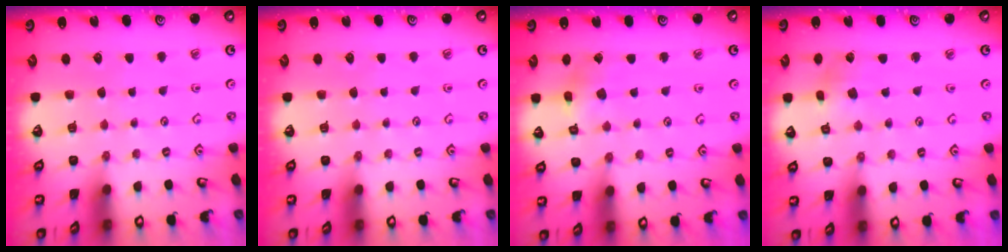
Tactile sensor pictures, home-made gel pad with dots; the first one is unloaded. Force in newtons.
{"total": 0.0}
{"total": 2.9, "press": 2.9, "slide": 0.3}
{"total": 2.5, "press": 2.5, "slide": 0.6}